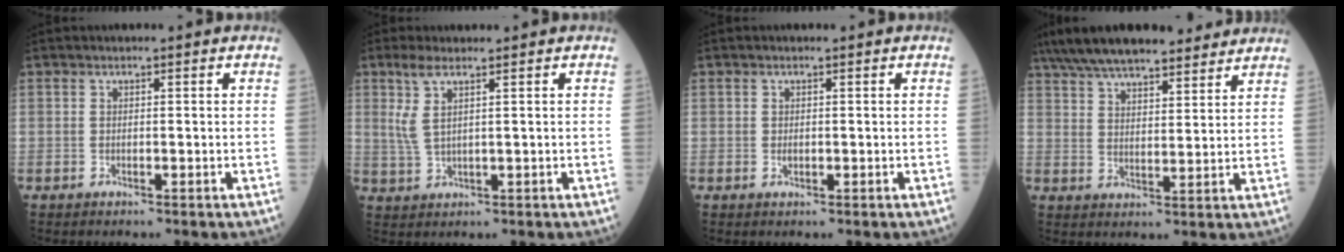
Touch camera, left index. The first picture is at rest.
{"total": 3.9, "force": [1.9, 0.4, 3.4], "torque": [-0.085, 0.006, 0.049]}
{"total": 0.7, "force": [-0.2, 0.5, 0.4], "torque": [-0.005, 0.001, -0.004]}
{"total": 18.3, "force": [15.4, 4.4, 8.8], "torque": [-0.157, 0.047, 0.238]}